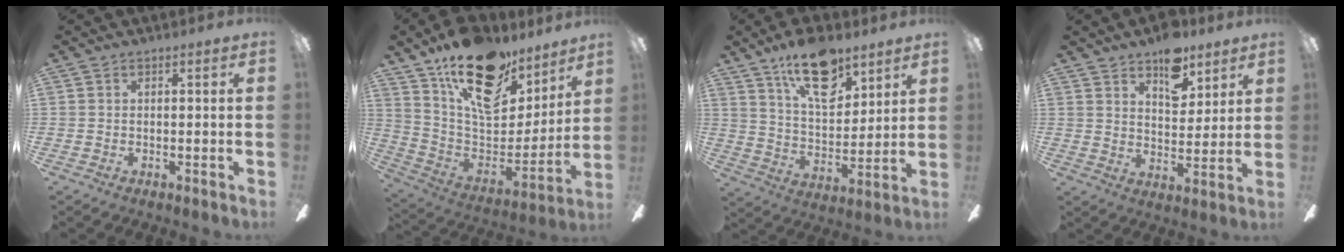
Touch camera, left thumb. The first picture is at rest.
{"total": 23.2, "force": [14.5, 12.5, 13.0], "torque": [-0.202, -0.084, 0.262]}
{"total": 17.1, "force": [11.3, 8.0, 10.1], "torque": [-0.165, -0.052, 0.195]}
{"total": 10.4, "force": [7.3, 5.4, 5.1], "torque": [-0.058, -0.035, 0.126]}